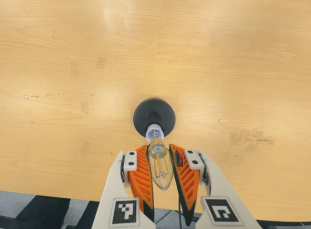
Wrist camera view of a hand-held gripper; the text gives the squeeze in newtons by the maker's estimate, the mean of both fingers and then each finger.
{"total": 22.6, "left": 24.2, "right": 21.0}